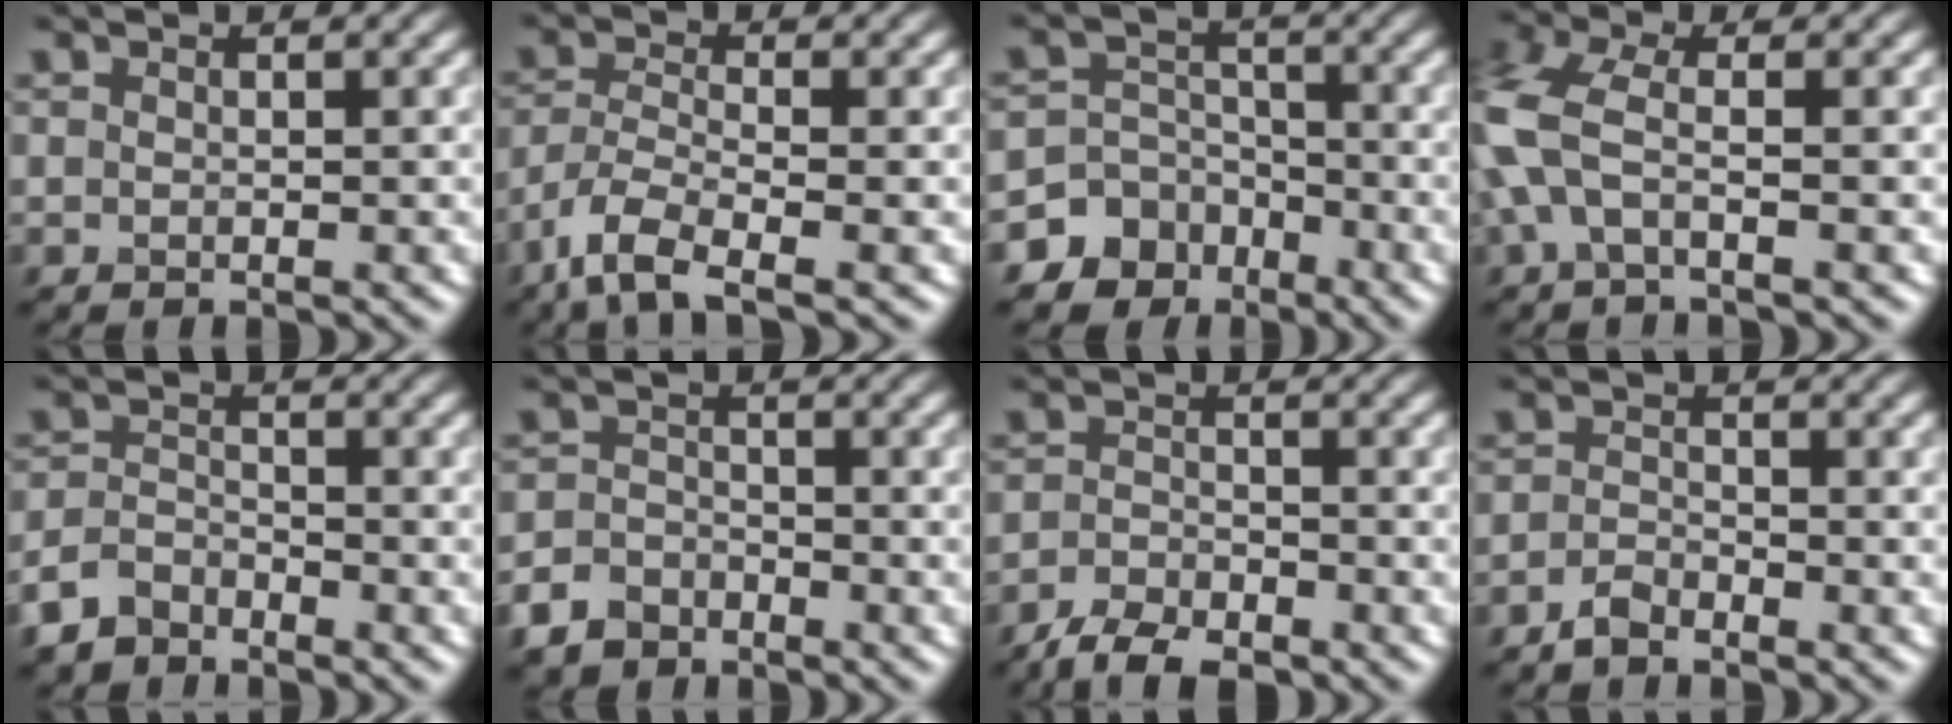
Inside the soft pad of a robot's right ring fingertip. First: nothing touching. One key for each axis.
{"total": 5.2, "fx": -3.3, "fy": 1.5, "fz": 3.6, "tx": -0.079, "ty": -0.008, "tz": -0.075}
{"total": 8.2, "fx": -5.3, "fy": 6.3, "fz": 0.6, "tx": 0.007, "ty": -0.018, "tz": -0.113}
{"total": 5.1, "fx": -0.7, "fy": 2.3, "fz": 4.5, "tx": -0.123, "ty": 0.008, "tz": -0.026}
{"total": 3.4, "fx": -2.8, "fy": 1.5, "fz": 1.0, "tx": -0.020, "ty": -0.002, "tz": -0.068}
{"total": 3.7, "fx": -2.7, "fy": 2.3, "fz": 1.0, "tx": -0.021, "ty": -0.001, "tz": -0.058}
{"total": 4.3, "fx": -3.6, "fy": 1.5, "fz": 2.0, "tx": -0.034, "ty": -0.005, "tz": -0.073}
{"total": 1.6, "fx": -1.4, "fy": 0.6, "fz": 0.5, "tx": -0.009, "ty": 0.005, "tz": -0.030}